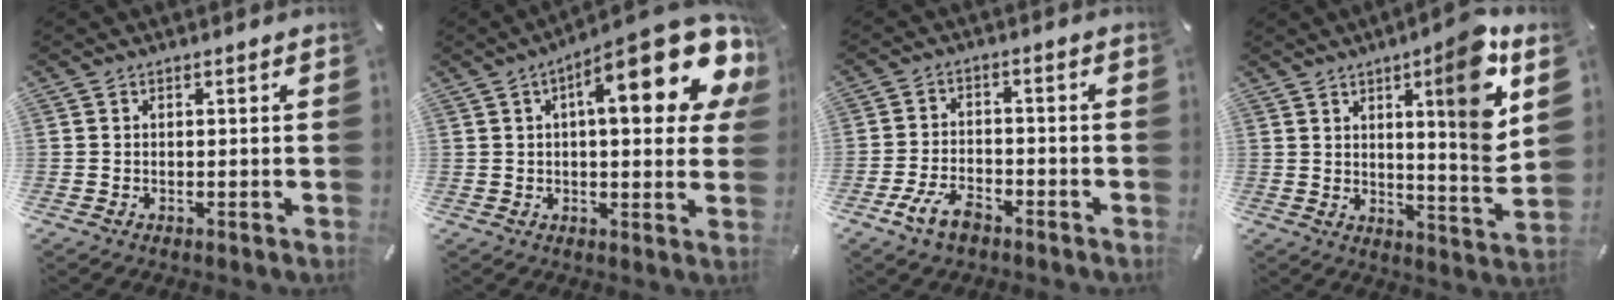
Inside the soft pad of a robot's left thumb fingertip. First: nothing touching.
{"total": 21.6, "force": [8.8, 7.1, 18.4], "torque": [-0.255, -0.046, 0.130]}
{"total": 7.5, "force": [-4.5, 4.0, 4.5], "torque": [-0.098, 0.018, -0.085]}
{"total": 15.1, "force": [6.5, 2.2, 13.5], "torque": [-0.186, -0.045, 0.092]}